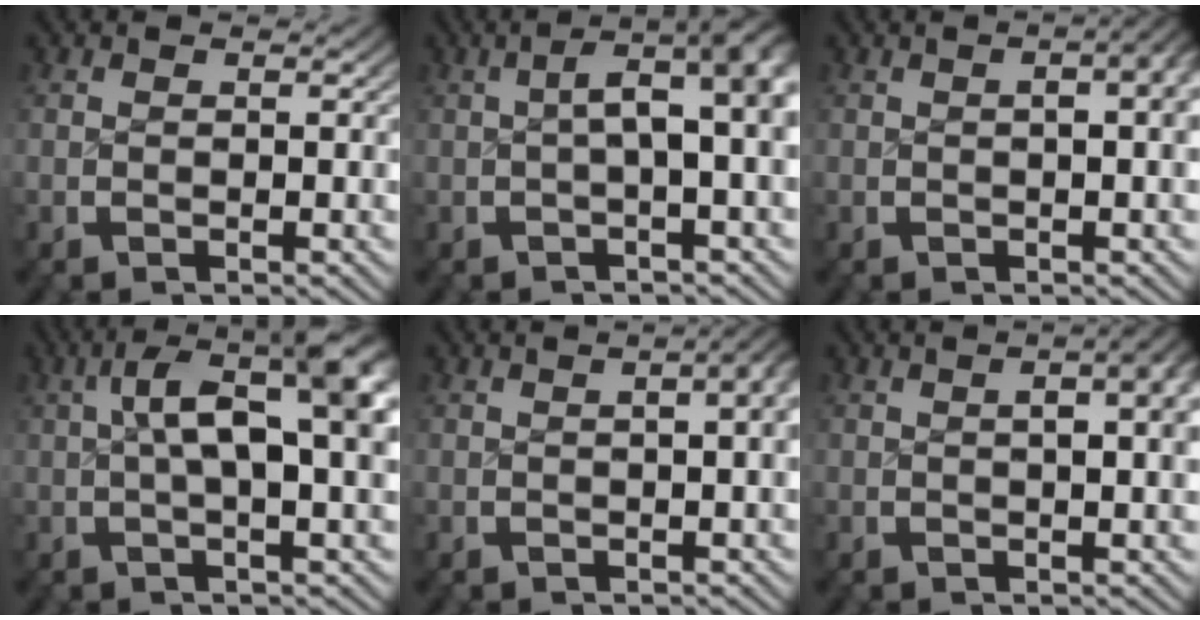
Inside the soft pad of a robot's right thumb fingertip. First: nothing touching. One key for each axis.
{"total": 5.7, "fx": 0.6, "fy": 2.1, "fz": 5.3, "tx": -0.074, "ty": 0.012, "tz": 0.006}
{"total": 6.2, "fx": 1.3, "fy": 2.8, "fz": 5.4, "tx": -0.043, "ty": 0.026, "tz": 0.005}
{"total": 10.3, "fx": 1.8, "fy": 4.6, "fz": 9.1, "tx": -0.127, "ty": 0.010, "tz": 0.020}
{"total": 6.2, "fx": 1.4, "fy": 2.9, "fz": 5.3, "tx": -0.041, "ty": 0.034, "tz": 0.003}
{"total": 6.8, "fx": 1.7, "fy": 3.2, "fz": 5.8, "tx": -0.044, "ty": 0.024, "tz": 0.011}